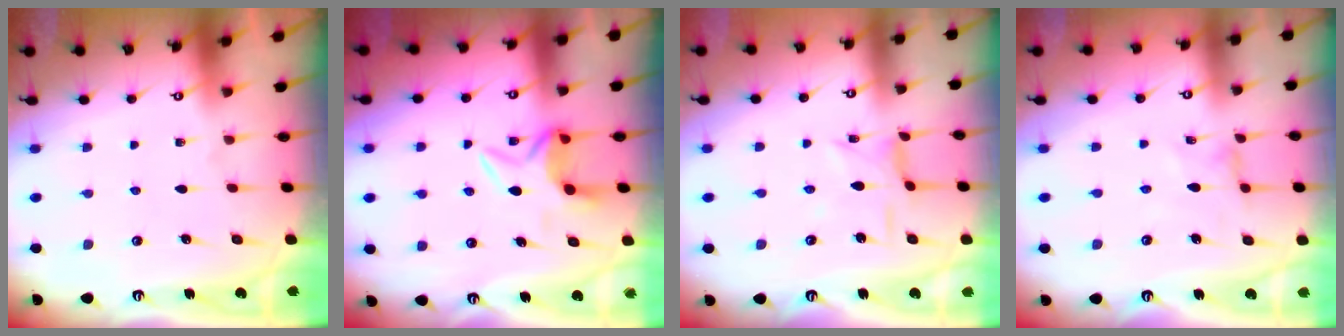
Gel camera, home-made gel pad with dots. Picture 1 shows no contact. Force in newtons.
{"total": 7.7, "press": 7.6, "slide": 1.2}
{"total": 2.9, "press": 2.8, "slide": 0.5}
{"total": 0.0}